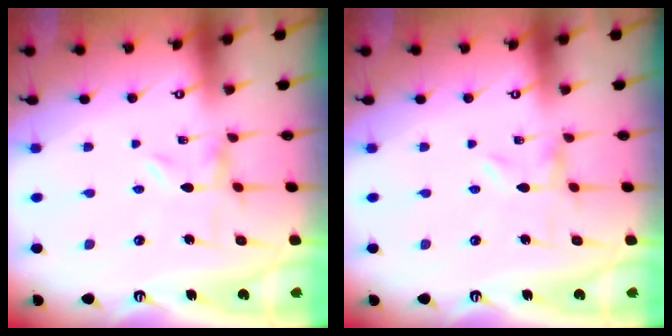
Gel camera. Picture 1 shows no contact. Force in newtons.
{"total": 0.0}